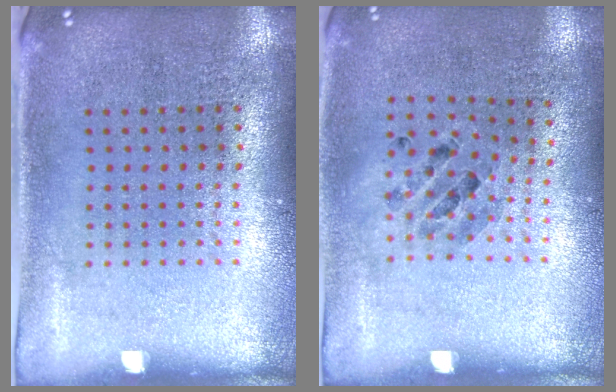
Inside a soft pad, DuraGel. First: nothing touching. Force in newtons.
{"total": 0.8, "press": 0.8, "slide": 0.1}